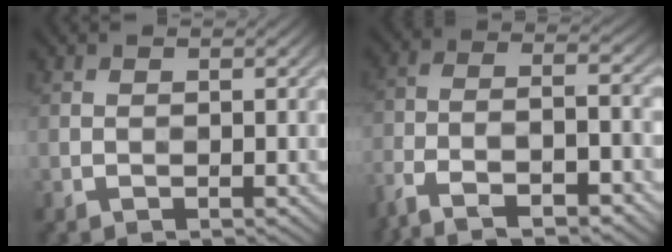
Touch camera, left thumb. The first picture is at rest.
{"total": 11.3, "force": [-7.7, 3.5, 7.5], "torque": [-0.151, -0.009, -0.144]}